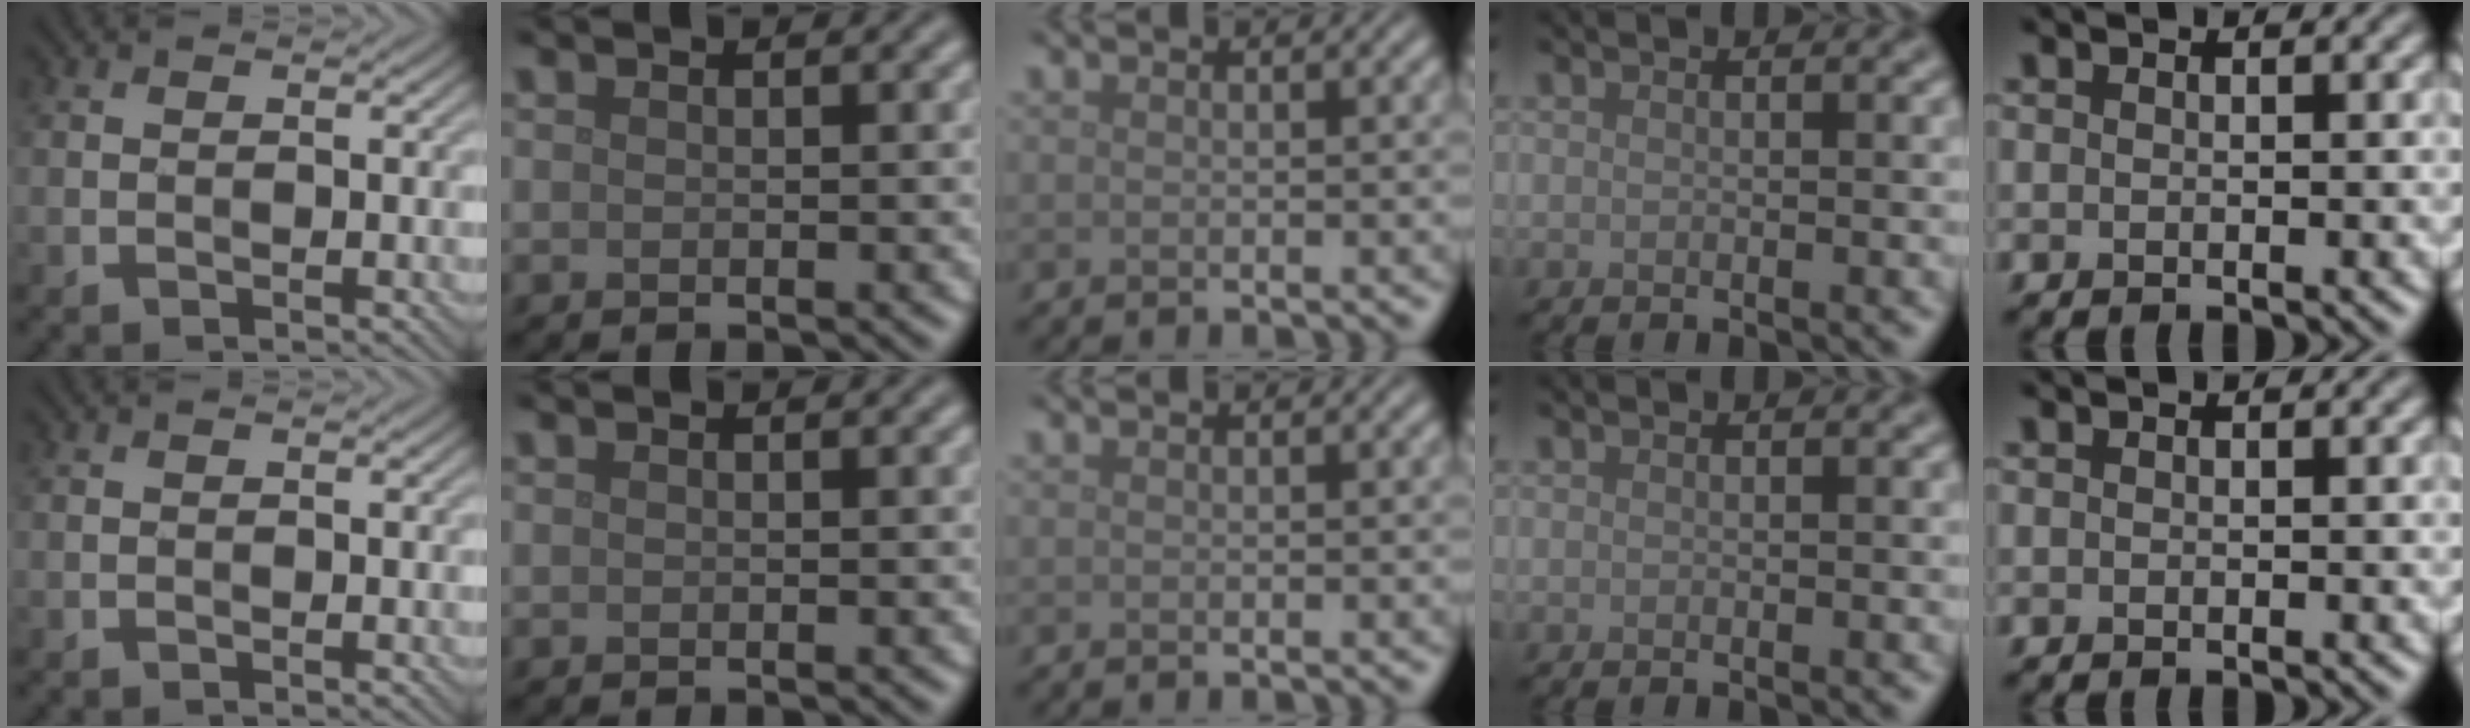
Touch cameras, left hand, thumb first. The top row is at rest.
{}